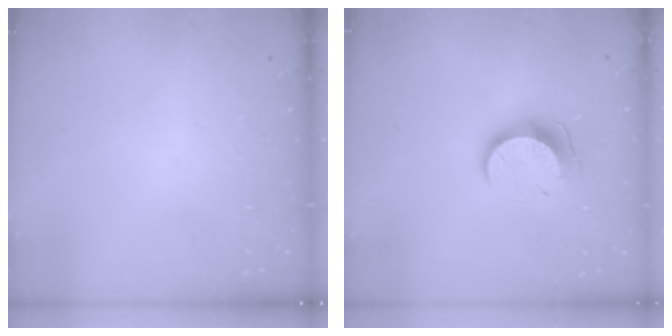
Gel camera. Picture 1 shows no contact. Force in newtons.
{"total": 10.1, "press": 10.1, "slide": 0.4}